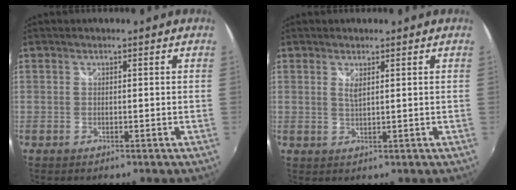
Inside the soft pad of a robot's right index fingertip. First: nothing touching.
{"total": 1.7, "force": [0.9, 0.2, 1.5], "torque": [-0.026, 0.002, 0.016]}